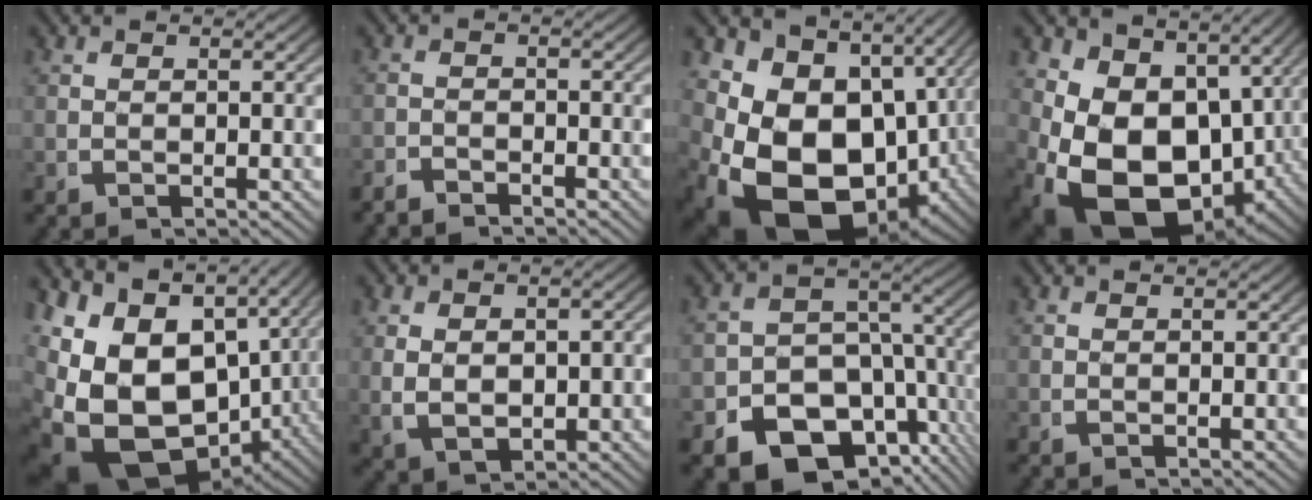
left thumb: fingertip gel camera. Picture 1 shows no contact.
{"total": 2.0, "force": [-1.9, 0.4, 0.0], "torque": [0.007, -0.007, -0.040]}
{"total": 17.5, "force": [-1.9, 12.2, 12.5], "torque": [-0.259, -0.074, 0.001]}
{"total": 15.0, "force": [-2.5, 10.5, 10.4], "torque": [-0.225, -0.073, -0.009]}
{"total": 20.4, "force": [-1.3, 14.5, 14.3], "torque": [-0.302, -0.062, 0.009]}
{"total": 4.5, "force": [-0.3, 3.1, 3.3], "torque": [-0.071, -0.018, 0.014]}
{"total": 13.5, "force": [-6.7, 9.4, 7.0], "torque": [-0.118, -0.042, -0.102]}
{"total": 0.0}